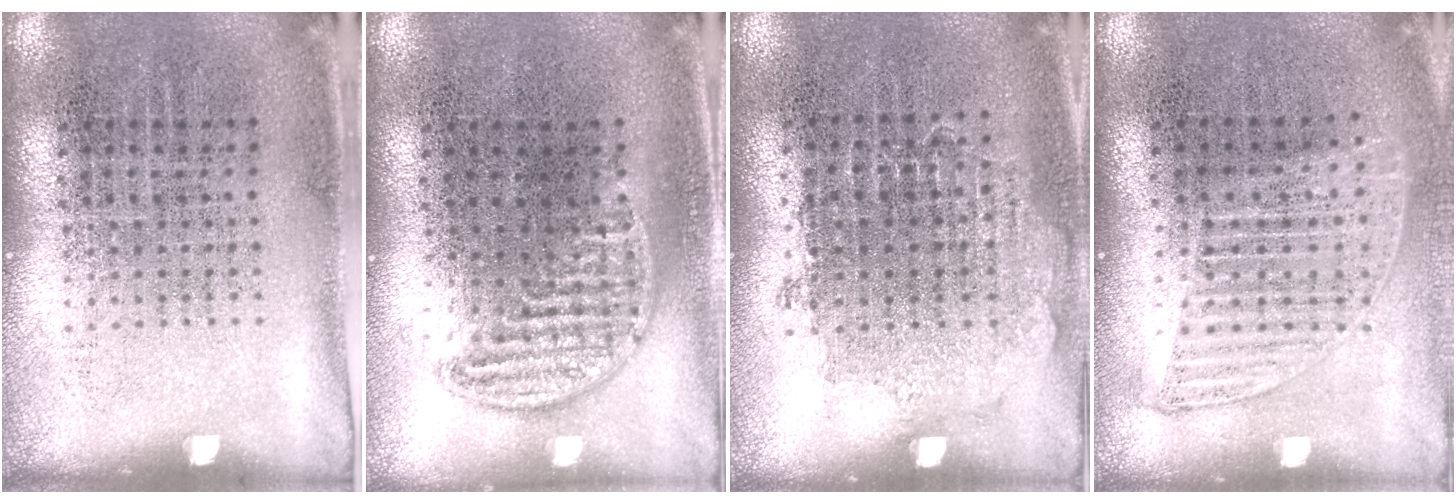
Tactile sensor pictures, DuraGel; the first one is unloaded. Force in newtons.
{"total": 0.8, "press": 0.8, "slide": 0.1}
{"total": 0.8, "press": 0.8, "slide": 0.3}
{"total": 1.2, "press": 1.1, "slide": 0.6}